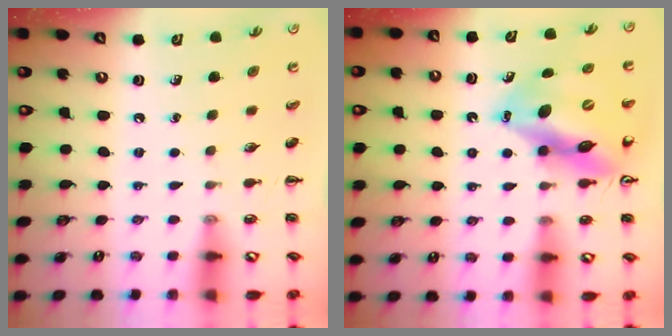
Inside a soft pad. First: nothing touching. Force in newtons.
{"total": 14.5, "press": 13.8, "slide": 4.6}